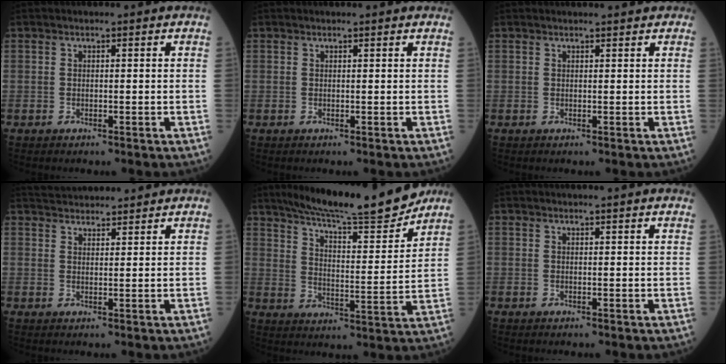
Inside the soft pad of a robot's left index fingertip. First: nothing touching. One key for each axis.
{"total": 1.6, "fx": 1.5, "fy": 0.1, "fz": 0.5, "tx": -0.009, "ty": 0.007, "tz": 0.016}
{"total": 2.6, "fx": 2.4, "fy": 0.5, "fz": 1.0, "tx": -0.012, "ty": 0.013, "tz": 0.026}
{"total": 9.5, "fx": 9.2, "fy": 1.1, "fz": 2.2, "tx": -0.040, "ty": 0.029, "tz": 0.134}
{"total": 17.3, "fx": 15.6, "fy": 0.7, "fz": 7.5, "tx": -0.121, "ty": -0.020, "tz": 0.232}
{"total": 6.5, "fx": 6.1, "fy": -0.1, "fz": 2.3, "tx": -0.028, "ty": 0.023, "tz": 0.060}